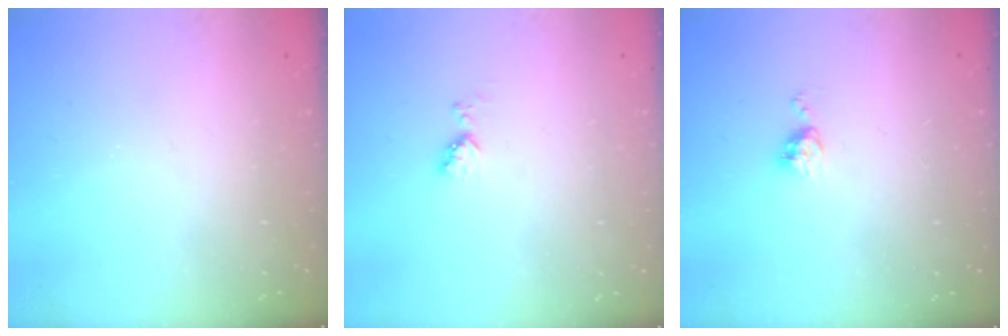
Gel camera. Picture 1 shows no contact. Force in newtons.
{"total": 3.7, "press": 3.7, "slide": 0.6}
{"total": 6.1, "press": 6.1, "slide": 0.6}